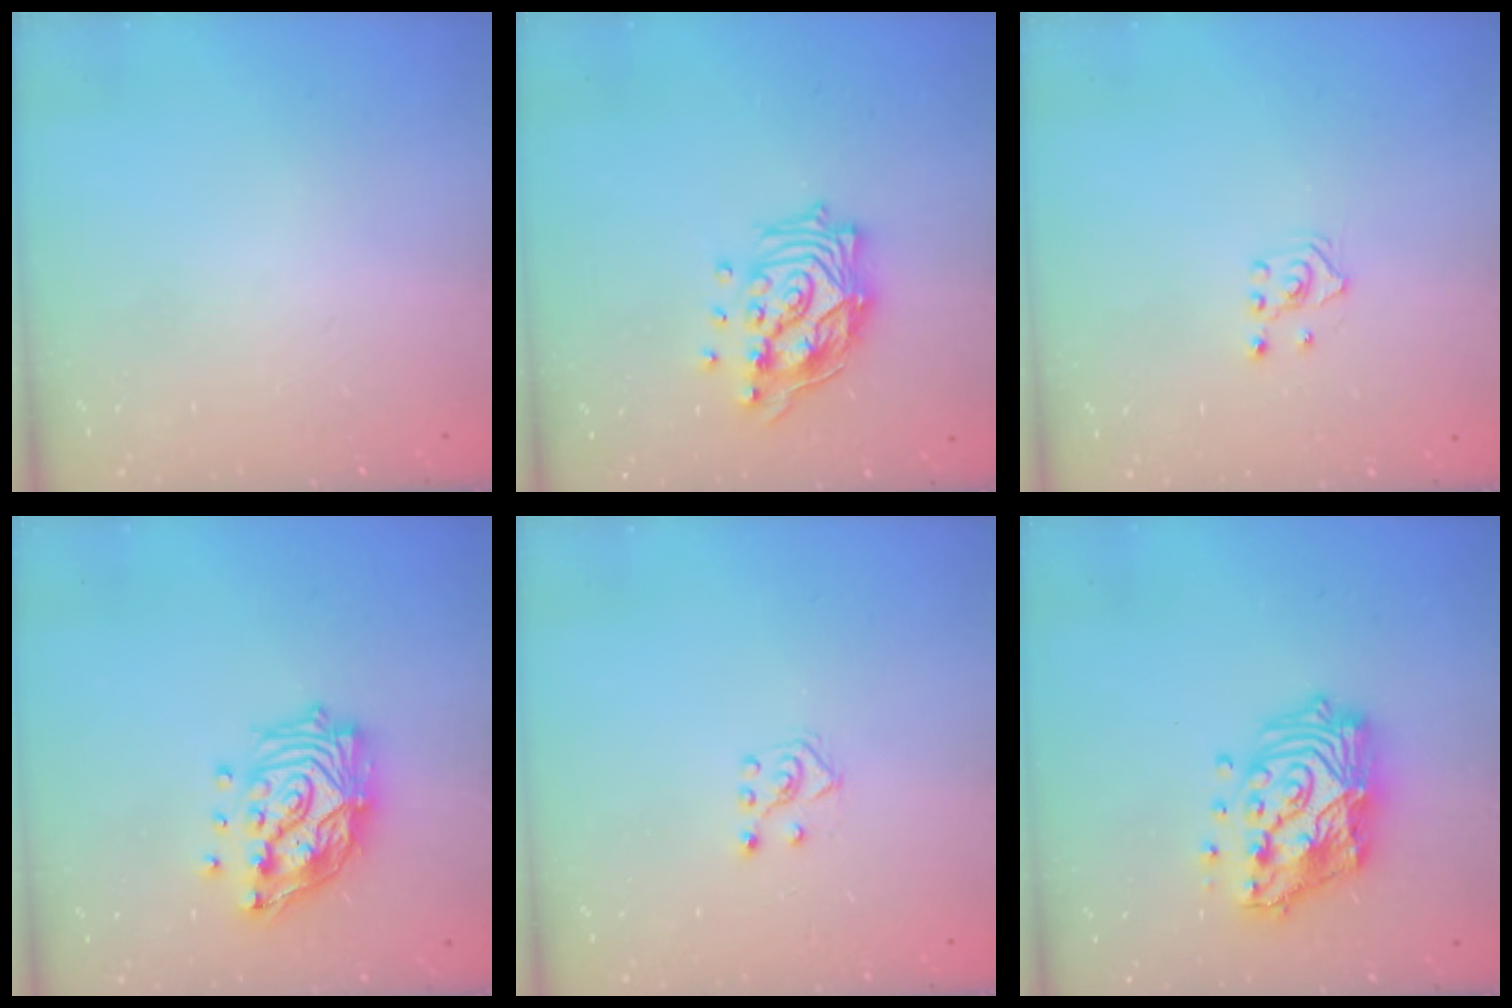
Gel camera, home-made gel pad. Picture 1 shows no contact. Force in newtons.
{"total": 15.2, "press": 15.2, "slide": 1.1}
{"total": 2.1, "press": 1.8, "slide": 0.9}
{"total": 16.7, "press": 16.6, "slide": 1.1}
{"total": 4.9, "press": 4.8, "slide": 0.8}
{"total": 18.1, "press": 18.0, "slide": 1.5}